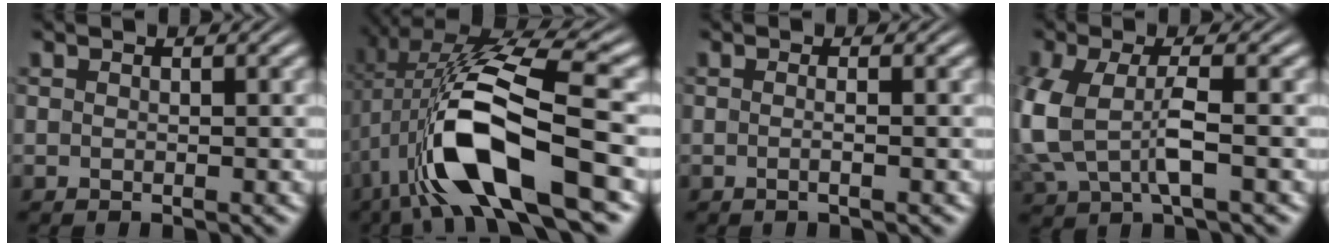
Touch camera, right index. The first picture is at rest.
{"total": 10.5, "force": [-0.8, 3.9, 9.7], "torque": [-0.181, -0.004, -0.007]}
{"total": 0.9, "force": [-0.5, 0.0, 0.8], "torque": [-0.015, 0.005, -0.013]}
{"total": 6.9, "force": [-0.7, 5.0, 4.6], "torque": [-0.131, -0.017, -0.007]}